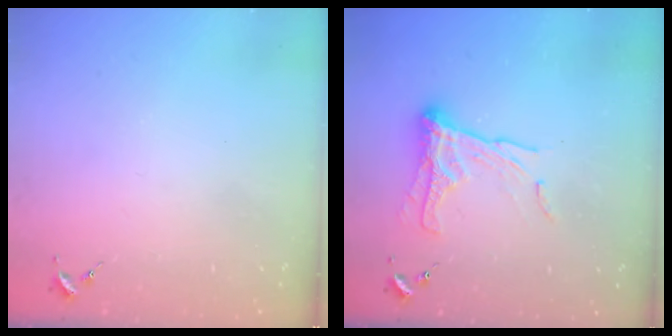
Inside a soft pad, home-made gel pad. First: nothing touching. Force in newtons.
{"total": 11.7, "press": 11.7, "slide": 0.6}